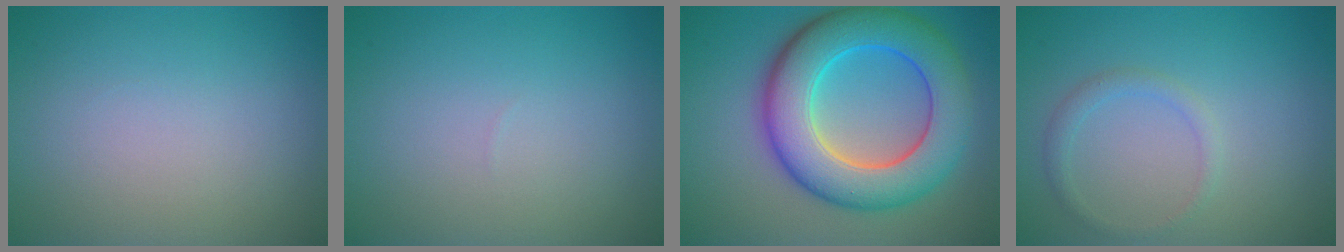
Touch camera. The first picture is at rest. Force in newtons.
{"total": 0.0}
{"total": 10.4, "press": 10.4, "slide": 0.1}
{"total": 1.4, "press": 1.4, "slide": 0.0}